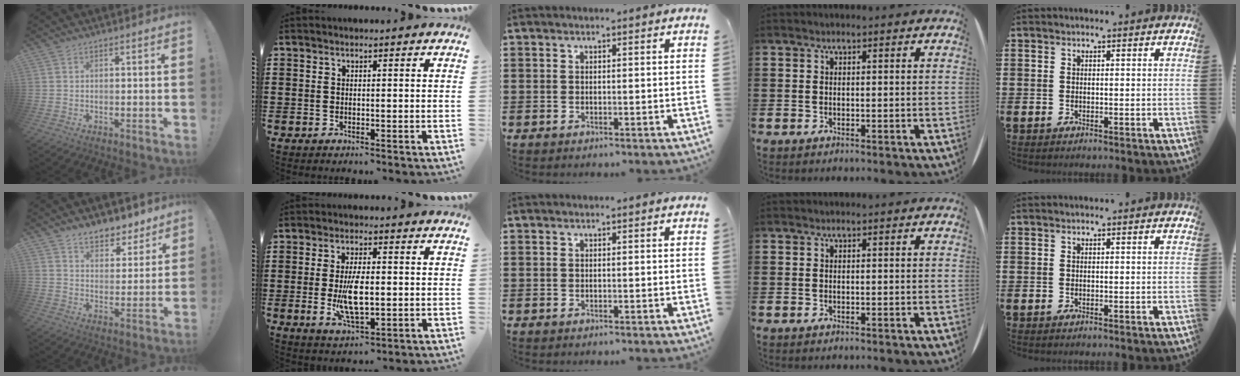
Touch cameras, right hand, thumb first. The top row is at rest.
{"thumb": {"total": 7.8, "force": [6.4, 4.0, 2.1], "torque": [-0.025, -0.052, 0.121]}, "index": {"total": 7.6, "force": [-0.7, 3.0, 7.0], "torque": [-0.135, -0.010, -0.016]}}